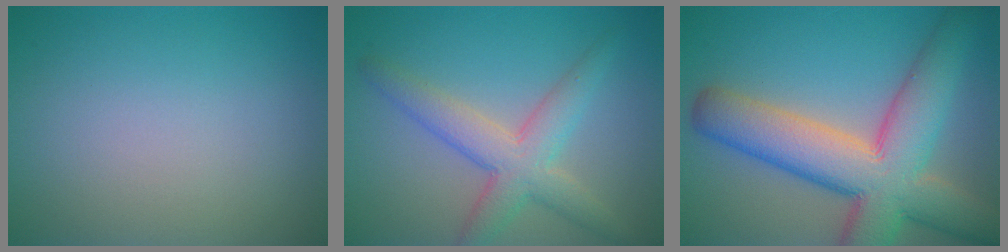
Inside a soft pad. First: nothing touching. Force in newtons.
{"total": 4.8, "press": 4.8, "slide": 0.1}
{"total": 11.1, "press": 11.1, "slide": 0.9}